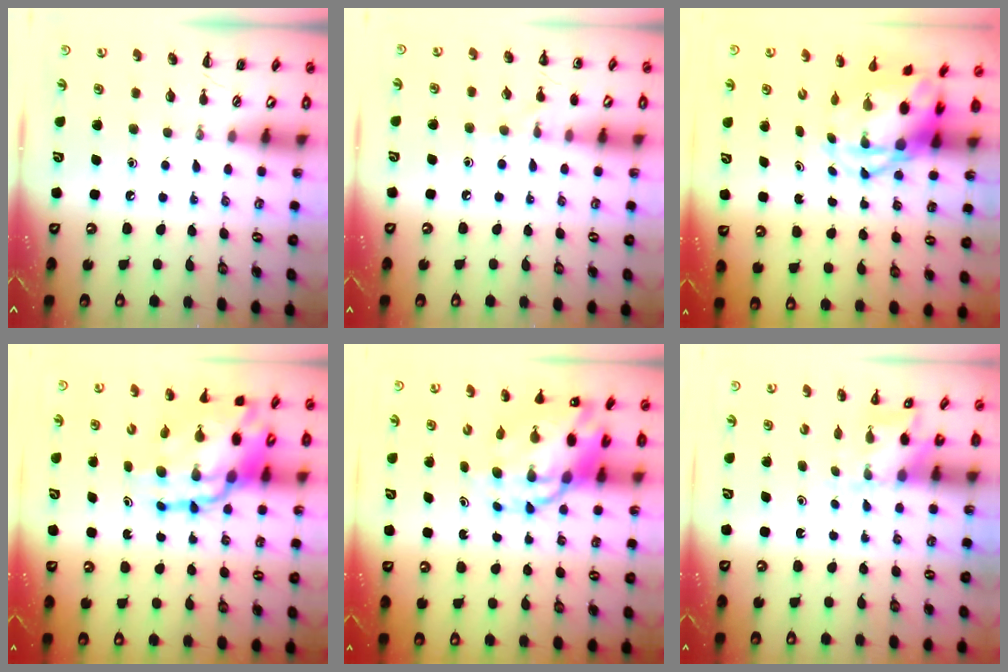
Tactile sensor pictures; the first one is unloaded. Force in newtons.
{"total": 7.1, "press": 6.8, "slide": 2.0}
{"total": 5.1, "press": 4.9, "slide": 1.4}
{"total": 17.4, "press": 16.8, "slide": 4.4}
{"total": 11.8, "press": 11.3, "slide": 3.2}
{"total": 2.3, "press": 2.3, "slide": 0.6}